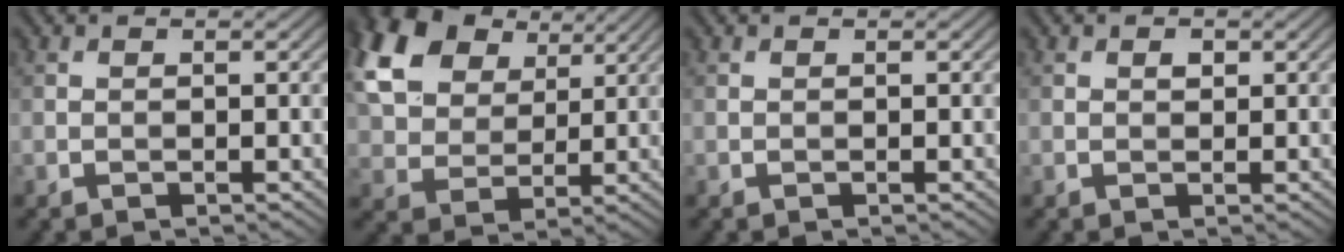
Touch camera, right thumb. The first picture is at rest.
{"total": 16.2, "force": [8.0, 10.7, 9.2], "torque": [-0.240, 0.047, 0.151]}
{"total": 0.0}
{"total": 0.9, "force": [0.3, 0.6, 0.6], "torque": [-0.010, -0.003, 0.005]}